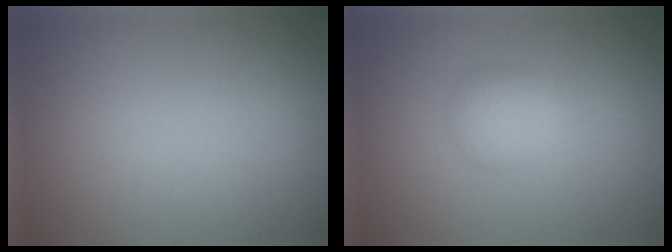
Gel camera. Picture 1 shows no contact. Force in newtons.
{"total": 2.2, "press": 2.2, "slide": 0.1}